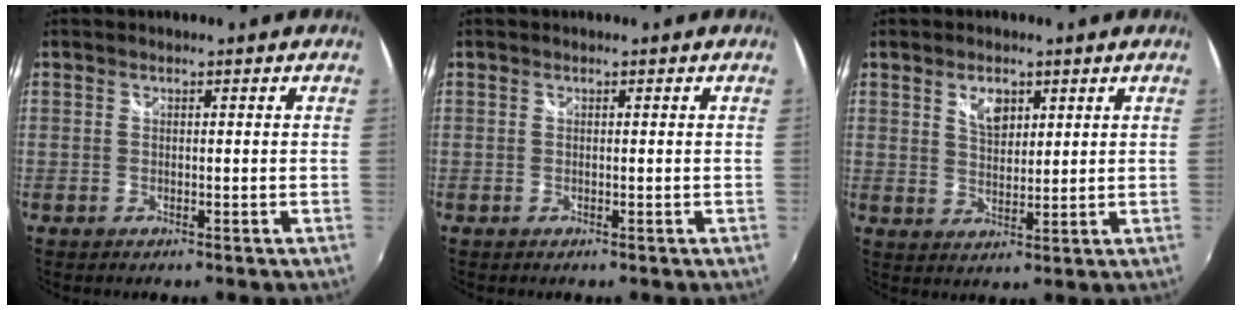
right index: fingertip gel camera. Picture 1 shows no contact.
{"total": 0.0}
{"total": 4.7, "force": [2.3, 2.7, 3.0], "torque": [-0.047, 0.003, 0.042]}